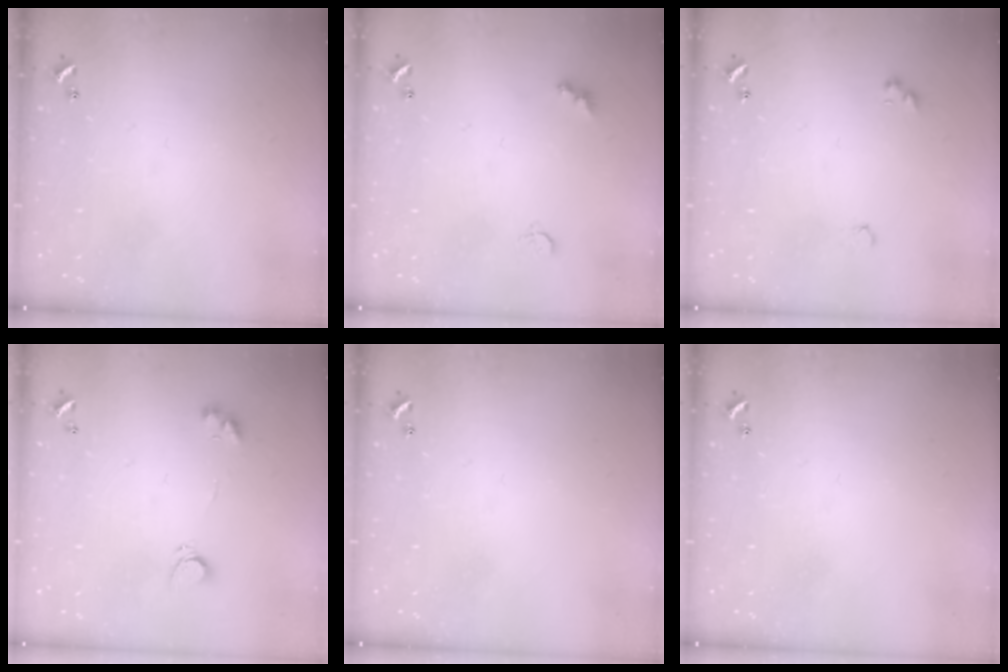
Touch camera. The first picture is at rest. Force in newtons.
{"total": 2.9, "press": 2.8, "slide": 0.7}
{"total": 3.9, "press": 3.8, "slide": 0.6}
{"total": 3.1, "press": 3.1, "slide": 0.6}
{"total": 0.0}
{"total": 0.0}